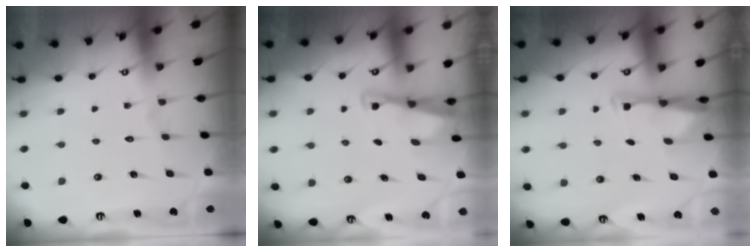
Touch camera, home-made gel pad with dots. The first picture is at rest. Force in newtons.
{"total": 2.5, "press": 2.5, "slide": 0.0}
{"total": 2.7, "press": 2.7, "slide": 0.4}